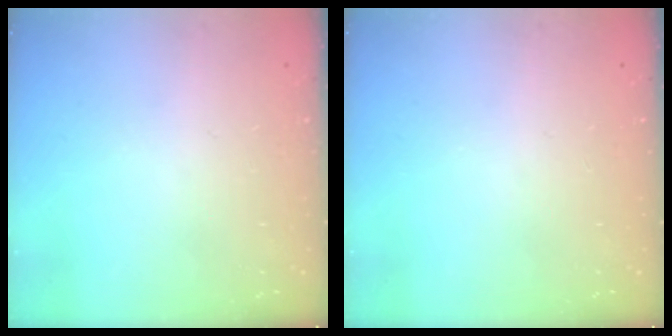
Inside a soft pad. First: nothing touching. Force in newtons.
{"total": 0.0}